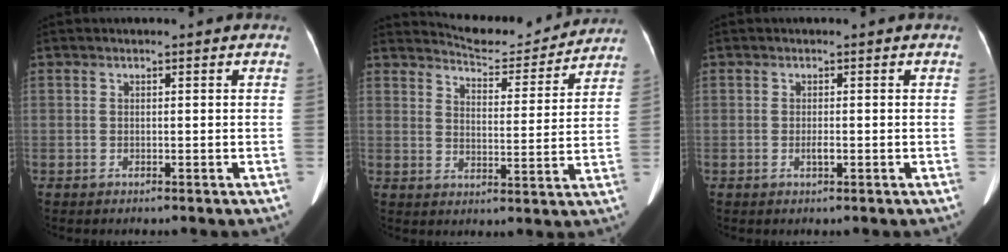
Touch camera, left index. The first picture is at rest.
{"total": 11.2, "force": [11.1, 1.5, 1.1], "torque": [-0.016, -0.011, 0.146]}
{"total": 1.1, "force": [-0.4, 0.2, 1.0], "torque": [-0.021, -0.002, -0.007]}